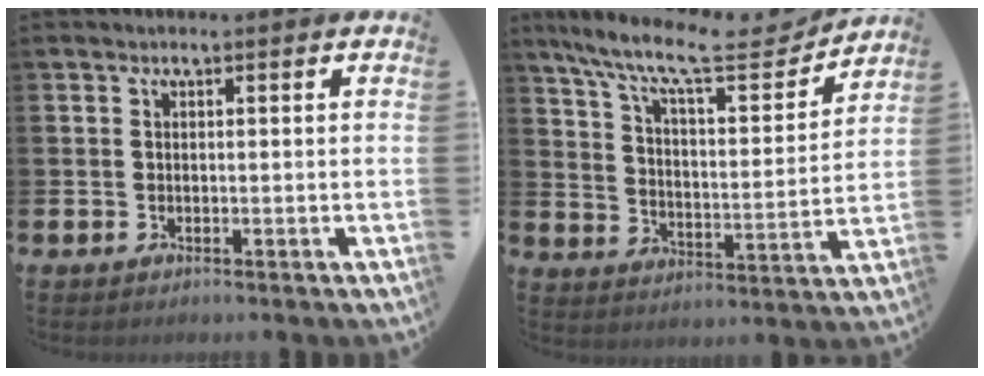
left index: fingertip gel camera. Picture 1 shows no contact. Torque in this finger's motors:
{"motor_torque": [0.61, -1.52, 0.51, 0.18]}